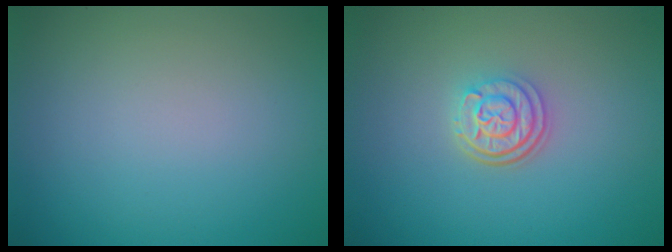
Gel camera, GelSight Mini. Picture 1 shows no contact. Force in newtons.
{"total": 3.0, "press": 2.4, "slide": 1.8}